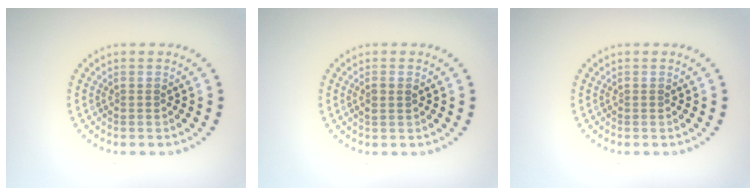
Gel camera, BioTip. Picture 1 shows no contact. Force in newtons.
{"total": 1.1, "press": 1.1, "slide": 0.2}
{"total": 0.0}